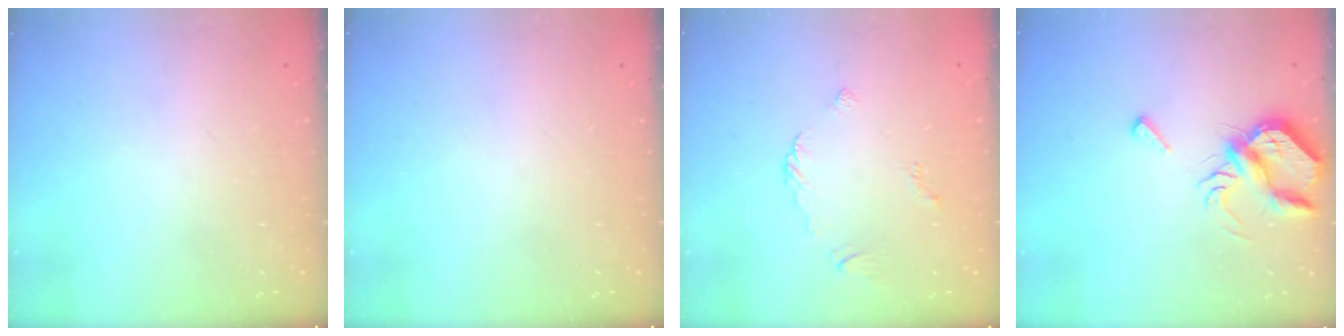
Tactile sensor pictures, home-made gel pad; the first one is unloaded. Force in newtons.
{"total": 0.0}
{"total": 2.2, "press": 2.1, "slide": 0.7}
{"total": 6.8, "press": 6.7, "slide": 0.9}